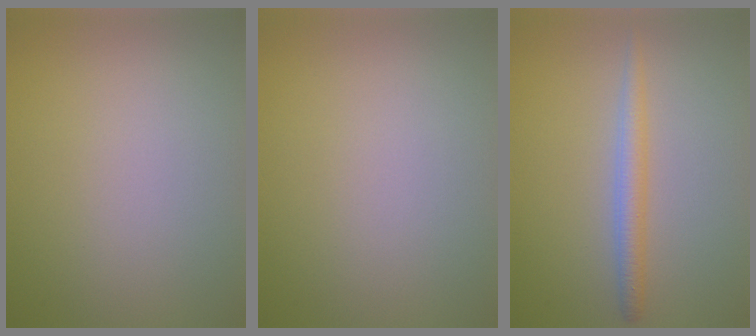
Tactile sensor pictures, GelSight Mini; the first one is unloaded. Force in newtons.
{"total": 0.0}
{"total": 2.3, "press": 2.3, "slide": 0.0}